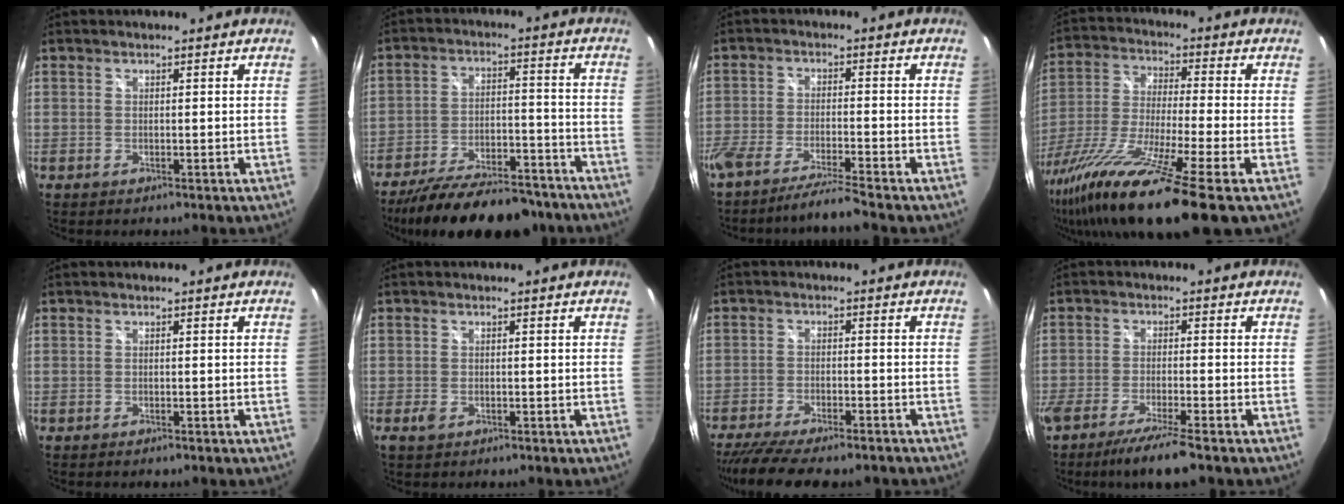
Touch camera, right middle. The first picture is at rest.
{"total": 21.0, "force": [-17.3, 6.4, 10.0], "torque": [-0.183, -0.014, -0.243]}
{"total": 7.9, "force": [-7.0, -0.8, 3.6], "torque": [-0.087, -0.021, -0.126]}
{"total": 19.8, "force": [-12.3, 0.2, 15.5], "torque": [-0.301, -0.064, -0.222]}
{"total": 0.6, "force": [-0.5, 0.2, 0.2], "torque": [-0.004, -0.003, -0.010]}
{"total": 1.8, "force": [-0.9, 1.1, 1.0], "torque": [-0.019, -0.003, -0.018]}
{"total": 13.4, "force": [-11.2, 2.5, 6.8], "torque": [-0.141, -0.044, -0.172]}
{"total": 7.9, "force": [-6.1, -0.1, 5.0], "torque": [-0.103, -0.021, -0.105]}